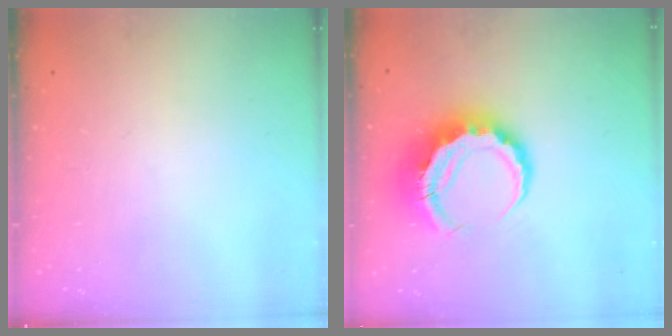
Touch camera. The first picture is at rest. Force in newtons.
{"total": 9.1, "press": 9.0, "slide": 1.7}